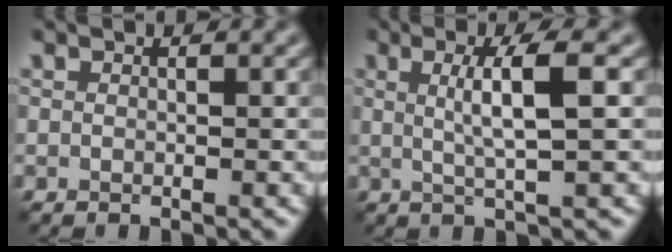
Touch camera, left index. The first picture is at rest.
{"total": 4.4, "force": [0.7, 0.8, 4.3], "torque": [-0.069, 0.002, 0.011]}